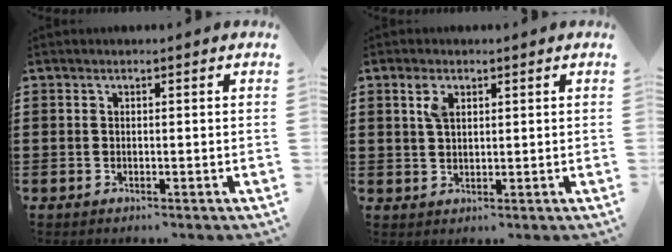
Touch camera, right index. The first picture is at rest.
{"total": 3.0, "force": [1.3, 1.5, 2.2], "torque": [-0.050, 0.006, 0.024]}